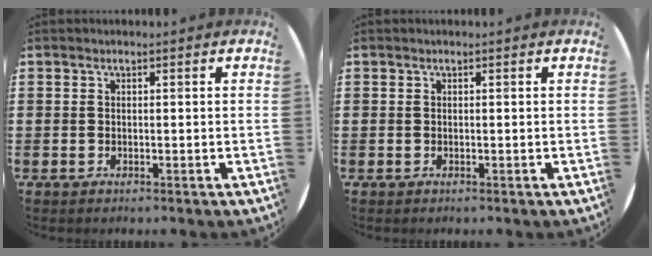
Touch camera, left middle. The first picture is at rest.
{"total": 0.0}